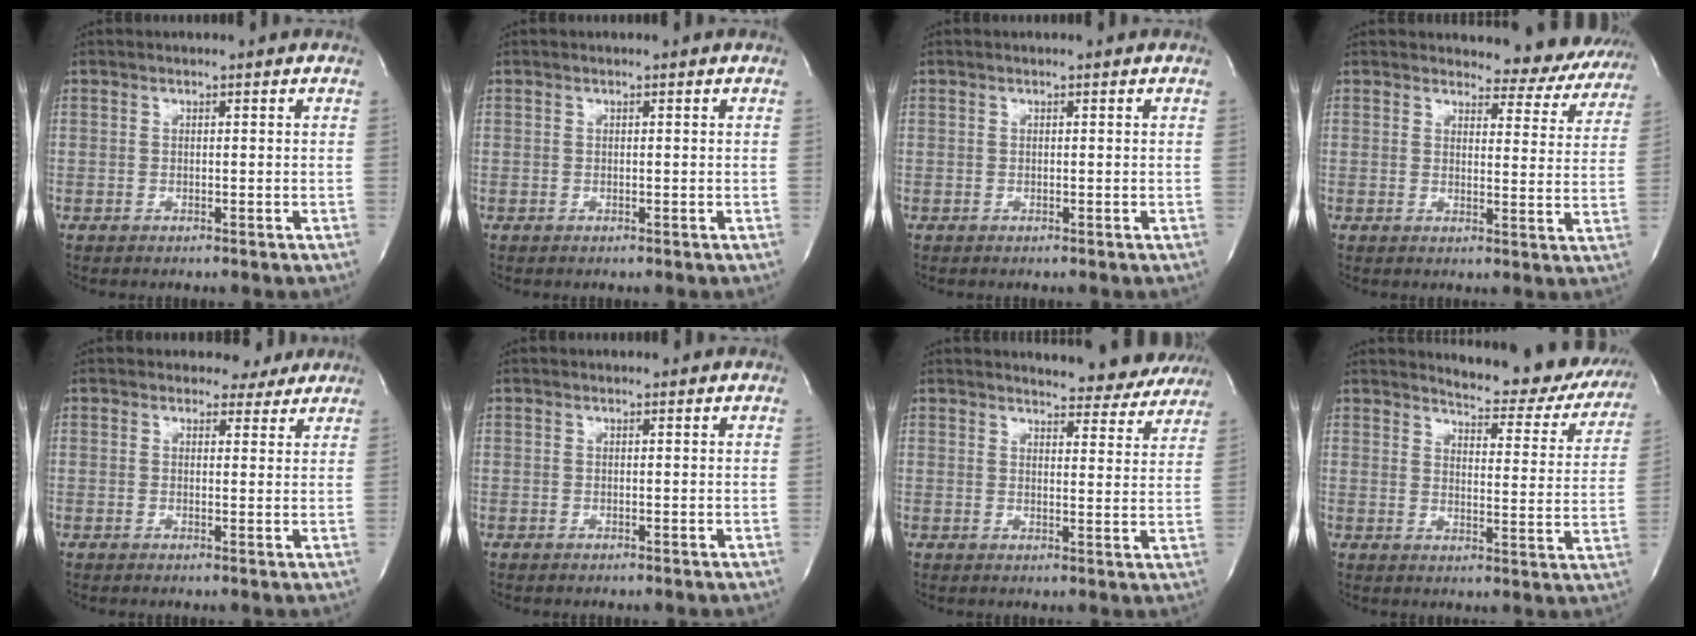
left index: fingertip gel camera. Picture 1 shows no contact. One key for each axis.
{"total": 0.0}
{"total": 0.0}
{"total": 9.8, "fx": 9.4, "fy": 2.5, "fz": -0.1, "tx": 0.029, "ty": -0.040, "tz": 0.082}
{"total": 3.0, "fx": 2.6, "fy": 1.6, "fz": 0.0, "tx": 0.001, "ty": -0.002, "tz": 0.023}
{"total": 0.0}
{"total": 11.9, "fx": 11.6, "fy": 2.5, "fz": 1.7, "tx": 0.003, "ty": -0.031, "tz": 0.113}
{"total": 15.1, "fx": 14.3, "fy": 3.3, "fz": 3.3, "tx": -0.021, "ty": -0.059, "tz": 0.149}